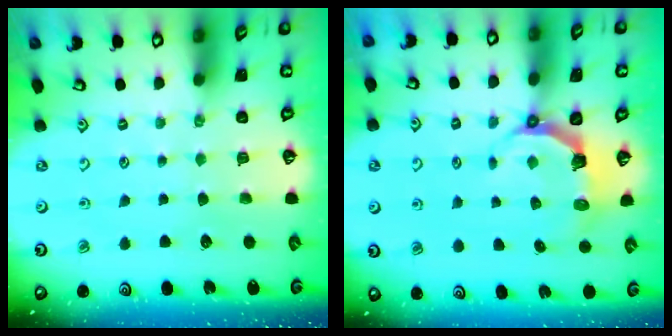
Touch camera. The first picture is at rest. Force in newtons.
{"total": 4.9, "press": 3.2, "slide": 3.7}